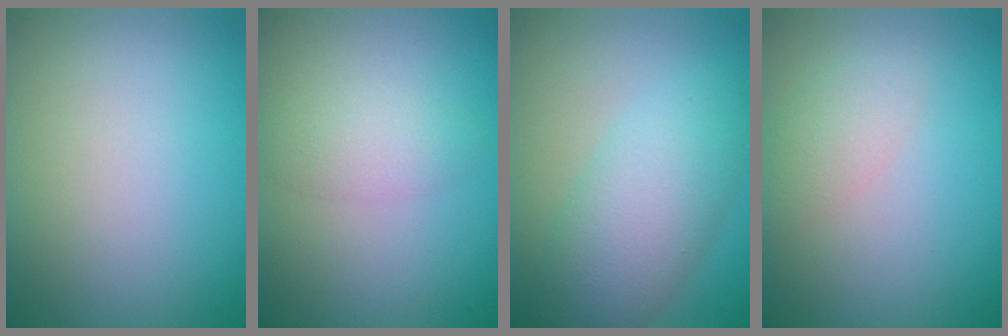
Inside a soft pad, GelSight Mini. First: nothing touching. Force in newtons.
{"total": 2.1, "press": 2.1, "slide": 0.1}
{"total": 5.7, "press": 5.7, "slide": 0.2}
{"total": 2.0, "press": 2.0, "slide": 0.1}